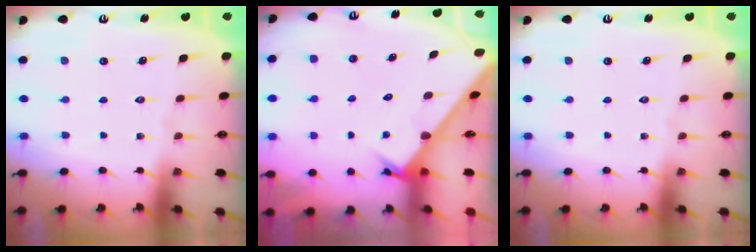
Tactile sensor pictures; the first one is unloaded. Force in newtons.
{"total": 2.5, "press": 2.5, "slide": 0.2}
{"total": 0.0}